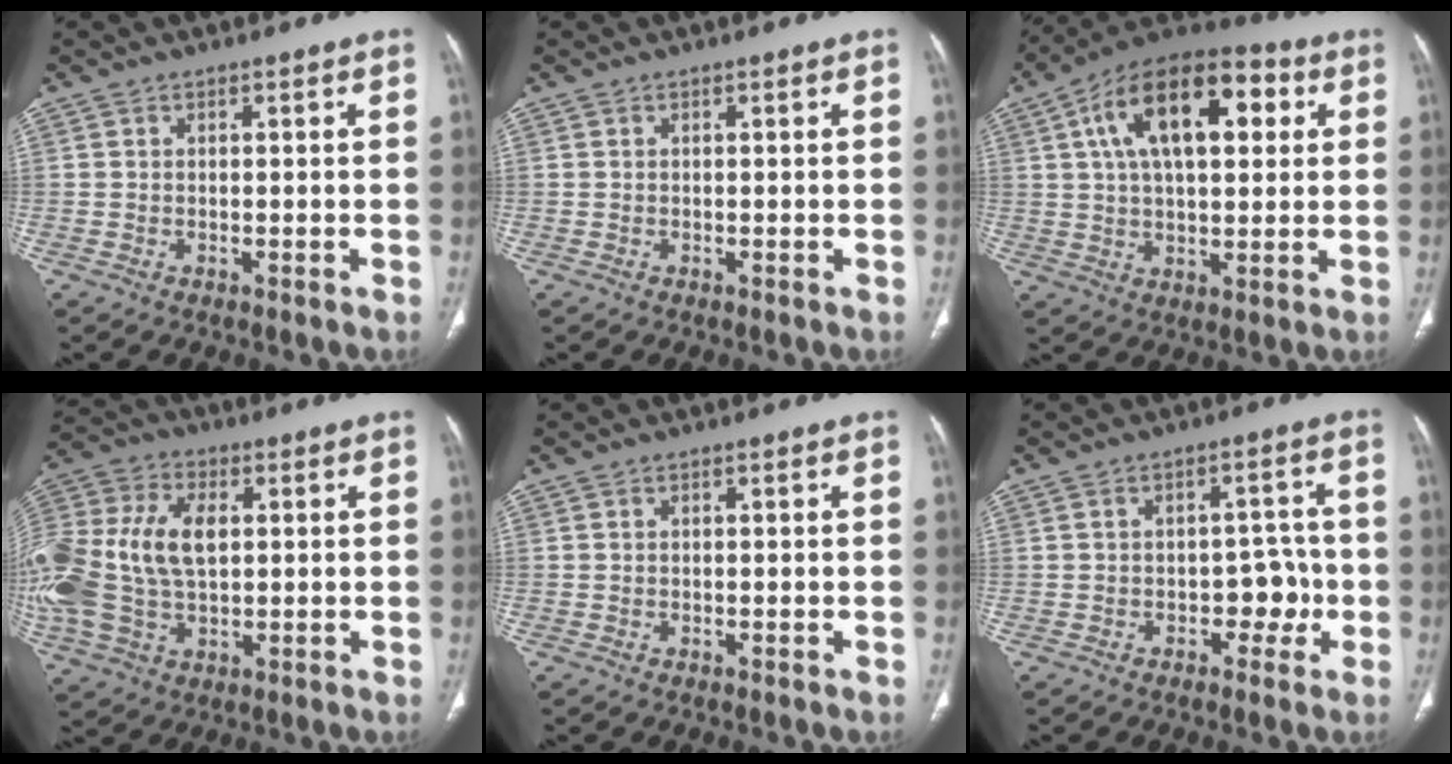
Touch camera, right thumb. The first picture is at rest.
{"total": 0.0}
{"total": 20.2, "force": [5.8, 10.3, 16.3], "torque": [-0.244, 0.018, 0.084]}
{"total": 21.9, "force": [1.6, 13.9, 16.9], "torque": [-0.407, 0.013, 0.035]}
{"total": 0.0}
{"total": 5.1, "force": [-1.5, 3.5, 3.4], "torque": [-0.017, 0.026, -0.021]}